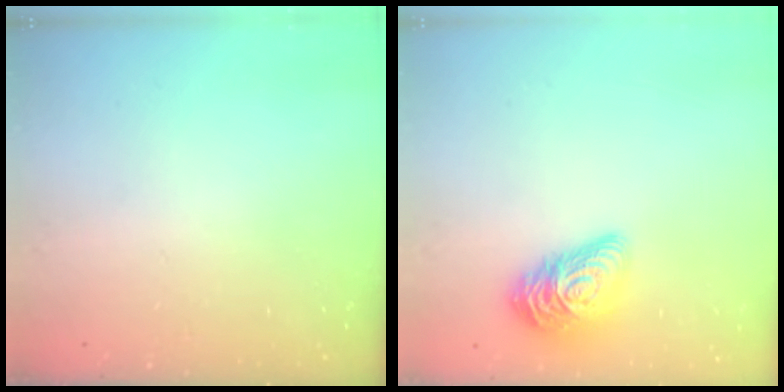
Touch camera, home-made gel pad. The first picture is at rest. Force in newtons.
{"total": 16.0, "press": 16.0, "slide": 0.6}